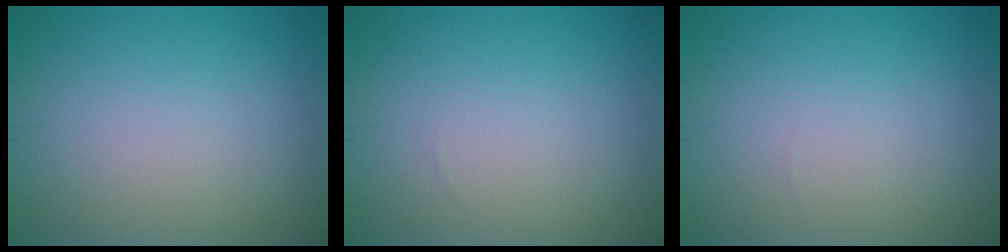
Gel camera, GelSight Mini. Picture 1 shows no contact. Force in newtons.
{"total": 0.0}
{"total": 0.0}